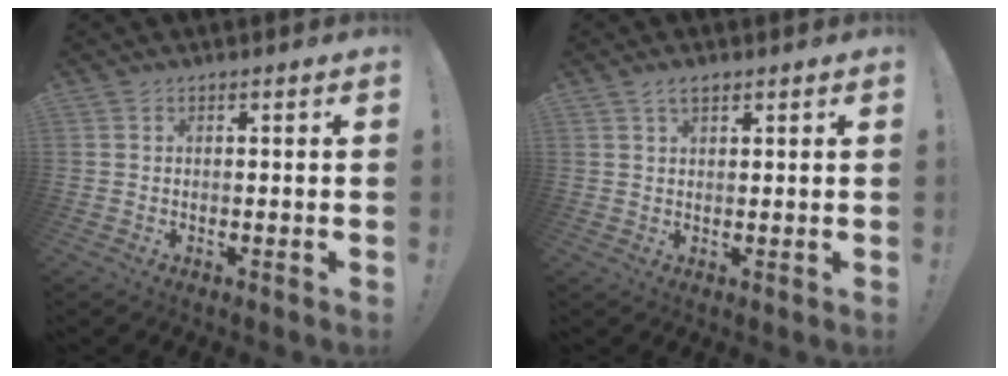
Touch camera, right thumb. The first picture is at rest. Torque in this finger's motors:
{"motor_torque": [-0.17, 0.06, 0.01, 0.25, 0.00]}